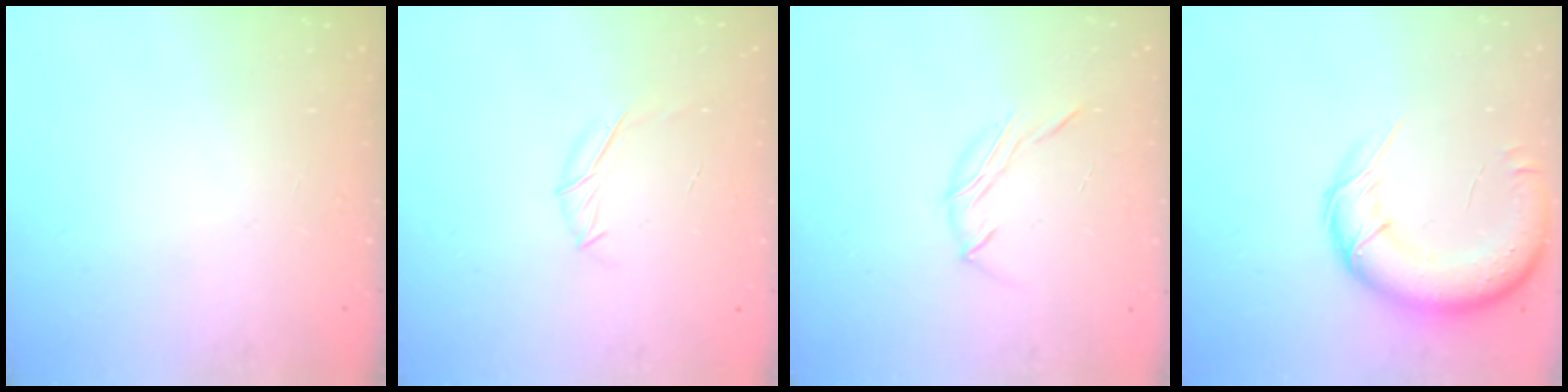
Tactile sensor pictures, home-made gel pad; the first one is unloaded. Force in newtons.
{"total": 6.7, "press": 6.5, "slide": 1.5}
{"total": 6.2, "press": 6.1, "slide": 1.5}
{"total": 17.2, "press": 16.7, "slide": 4.1}